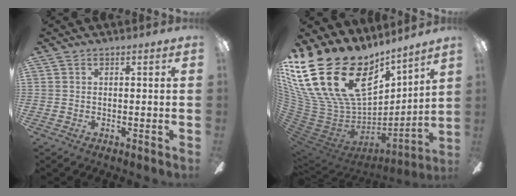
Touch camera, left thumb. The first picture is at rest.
{"total": 29.3, "force": [14.3, 17.7, 18.5], "torque": [-0.379, -0.108, 0.302]}